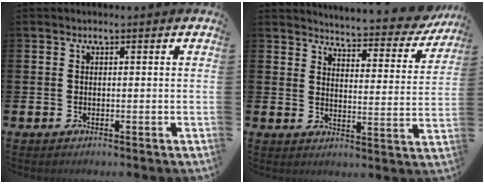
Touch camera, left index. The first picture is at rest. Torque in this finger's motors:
{"motor_torque": [1.01, -1.12, 0.53, 0.05]}